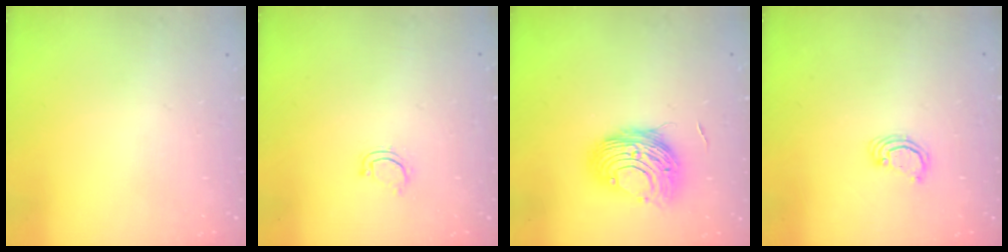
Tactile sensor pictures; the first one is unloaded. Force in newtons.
{"total": 3.4, "press": 3.4, "slide": 0.3}
{"total": 10.6, "press": 10.5, "slide": 1.0}
{"total": 2.3, "press": 2.3, "slide": 0.2}